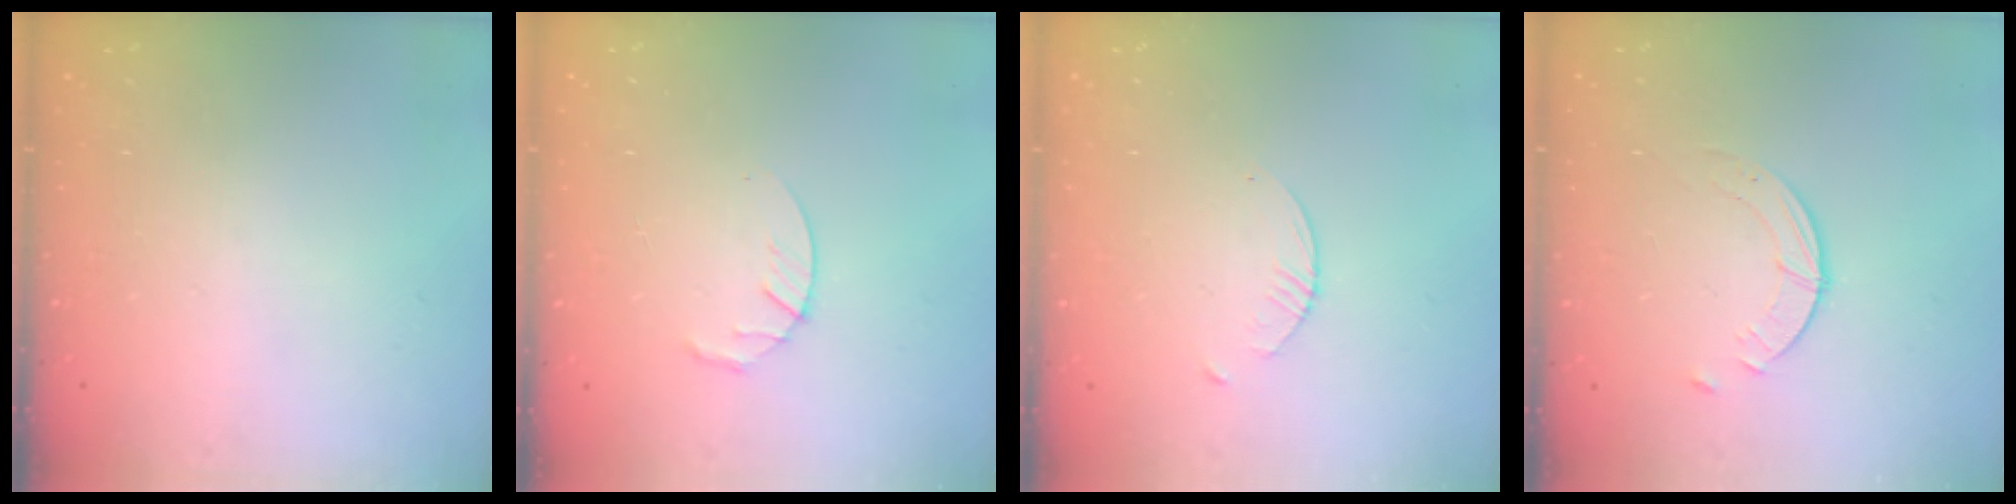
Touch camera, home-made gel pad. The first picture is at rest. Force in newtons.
{"total": 3.0, "press": 2.9, "slide": 0.5}
{"total": 1.5, "press": 1.5, "slide": 0.2}
{"total": 2.5, "press": 2.5, "slide": 0.3}